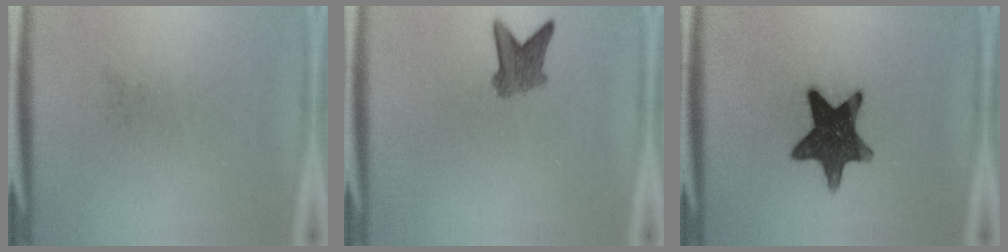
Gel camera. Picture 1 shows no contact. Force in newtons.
{"total": 3.9}
{"total": 13.5}